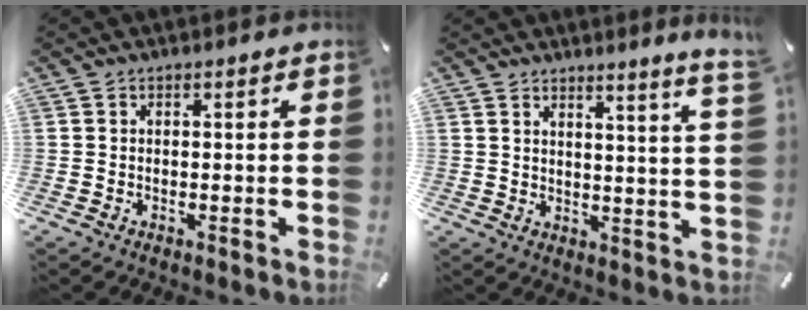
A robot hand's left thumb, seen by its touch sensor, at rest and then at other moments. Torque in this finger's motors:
{"motor_torque": [0.75, -0.85, 0.31, -0.74, 0.07]}